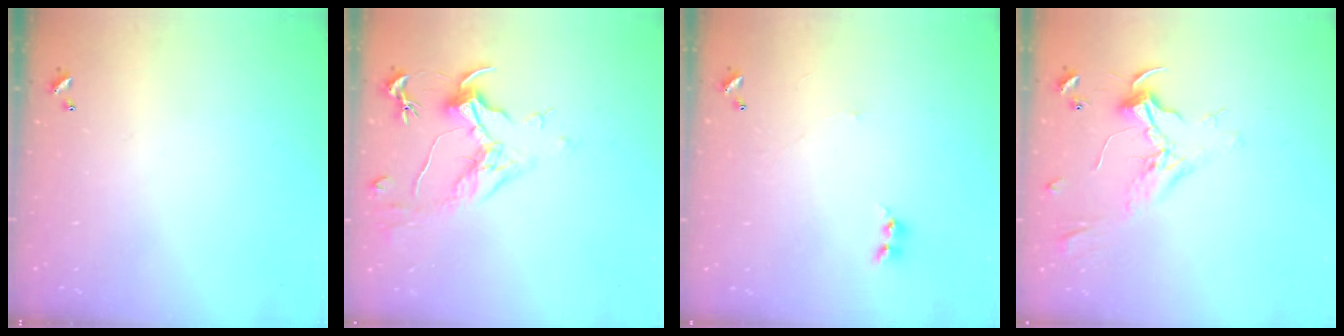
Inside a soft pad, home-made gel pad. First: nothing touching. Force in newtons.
{"total": 1.5, "press": 1.3, "slide": 0.9}
{"total": 0.0}
{"total": 2.5, "press": 2.3, "slide": 0.8}